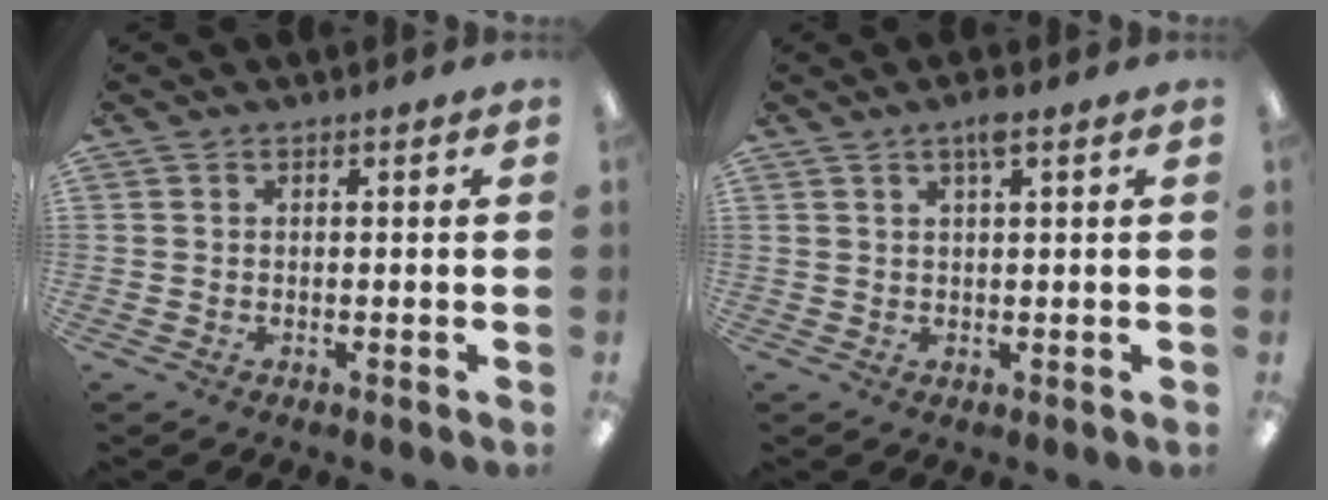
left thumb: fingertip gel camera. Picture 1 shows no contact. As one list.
[{"total": 3.1, "force": [2.0, 0.4, 2.3], "torque": [-0.043, 0.000, 0.032]}]